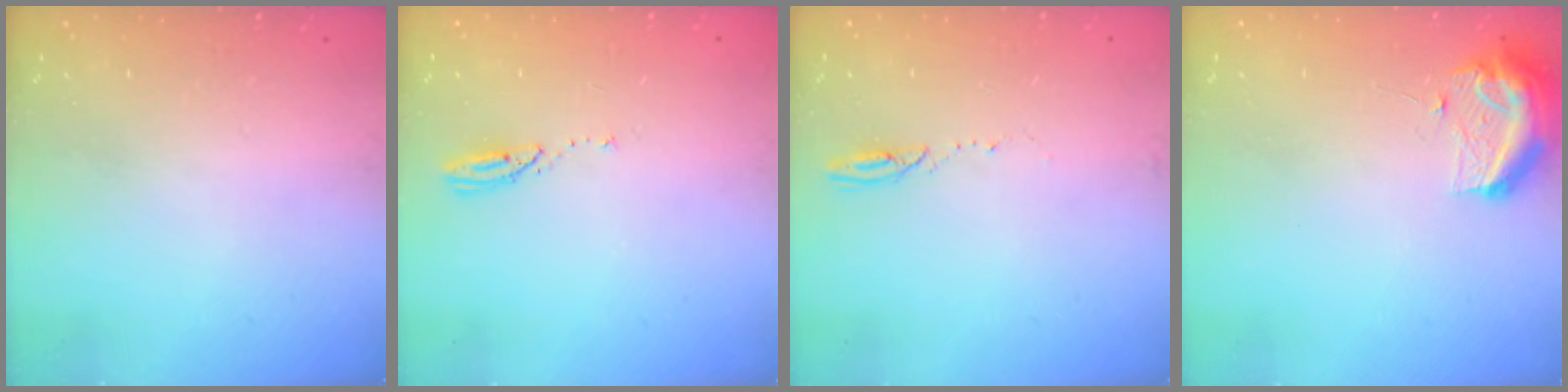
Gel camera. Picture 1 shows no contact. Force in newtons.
{"total": 3.0, "press": 2.9, "slide": 0.3}
{"total": 3.3, "press": 3.3, "slide": 0.4}
{"total": 11.1, "press": 11.0, "slide": 1.2}